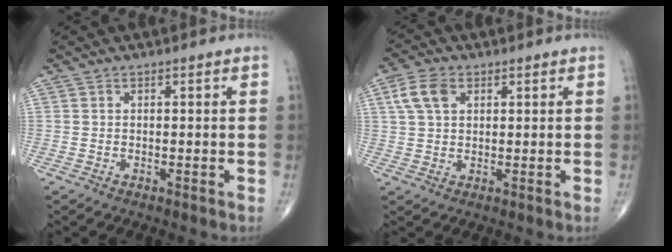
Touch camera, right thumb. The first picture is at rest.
{"total": 5.8, "force": [2.2, 3.7, 4.0], "torque": [-0.078, 0.006, 0.042]}